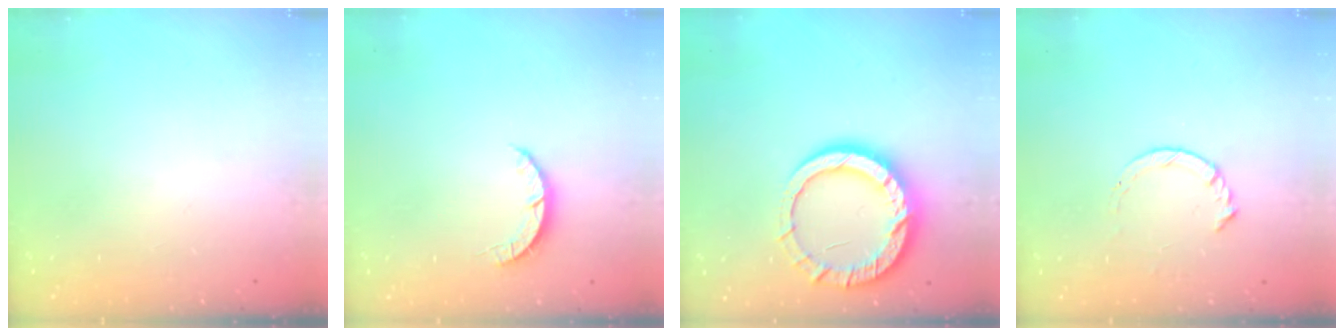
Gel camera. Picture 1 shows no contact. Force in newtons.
{"total": 2.7, "press": 2.7, "slide": 0.4}
{"total": 14.8, "press": 14.7, "slide": 1.3}
{"total": 4.7, "press": 4.7, "slide": 0.6}